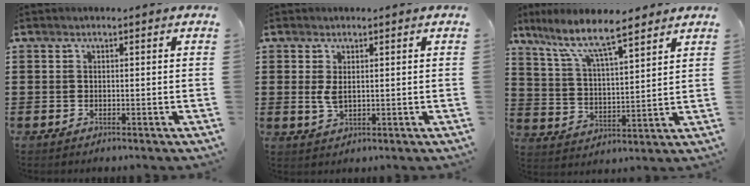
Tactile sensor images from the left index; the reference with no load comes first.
{"total": 2.6, "force": [0.4, 1.1, 2.3], "torque": [-0.062, -0.002, 0.002]}
{"total": 8.9, "force": [7.1, 1.8, 5.1], "torque": [-0.124, -0.029, 0.123]}